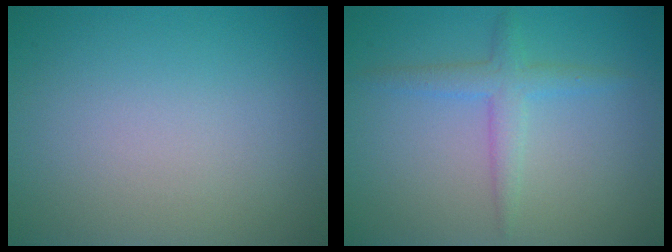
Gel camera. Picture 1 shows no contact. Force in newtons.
{"total": 2.5, "press": 2.5, "slide": 0.1}